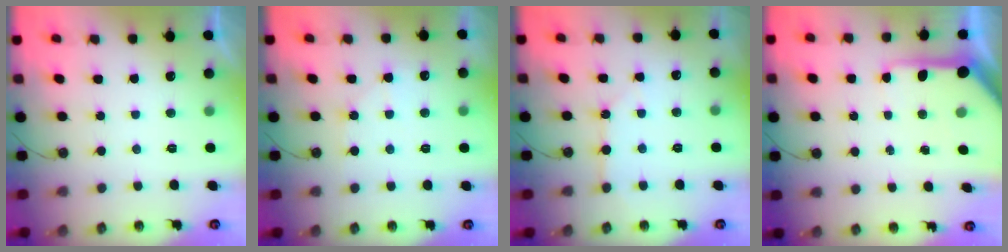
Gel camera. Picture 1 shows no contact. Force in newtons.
{"total": 4.4, "press": 4.4, "slide": 0.5}
{"total": 3.6, "press": 3.5, "slide": 0.5}
{"total": 9.2, "press": 9.1, "slide": 1.0}